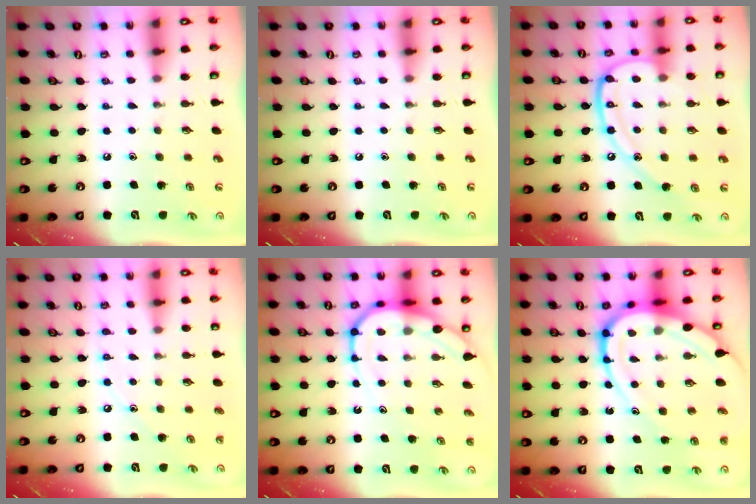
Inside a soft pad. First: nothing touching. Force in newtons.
{"total": 0.0}
{"total": 14.5, "press": 14.5, "slide": 0.8}
{"total": 5.4, "press": 5.4, "slide": 0.6}
{"total": 10.2, "press": 10.2, "slide": 1.0}
{"total": 18.3, "press": 18.2, "slide": 1.9}